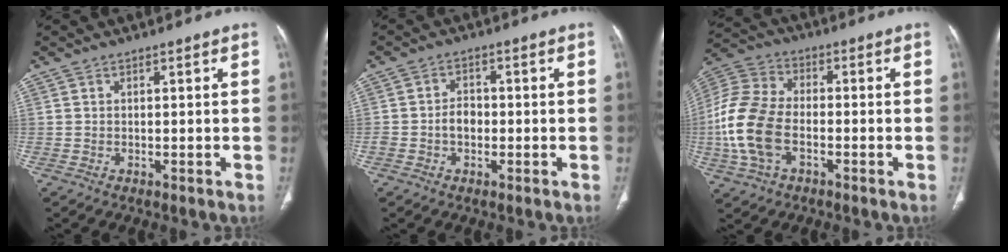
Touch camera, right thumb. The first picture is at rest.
{"total": 3.6, "force": [-0.9, 2.6, 2.3], "torque": [-0.030, 0.013, -0.020]}
{"total": 15.3, "force": [-3.4, 9.6, 11.4], "torque": [-0.254, 0.024, -0.067]}